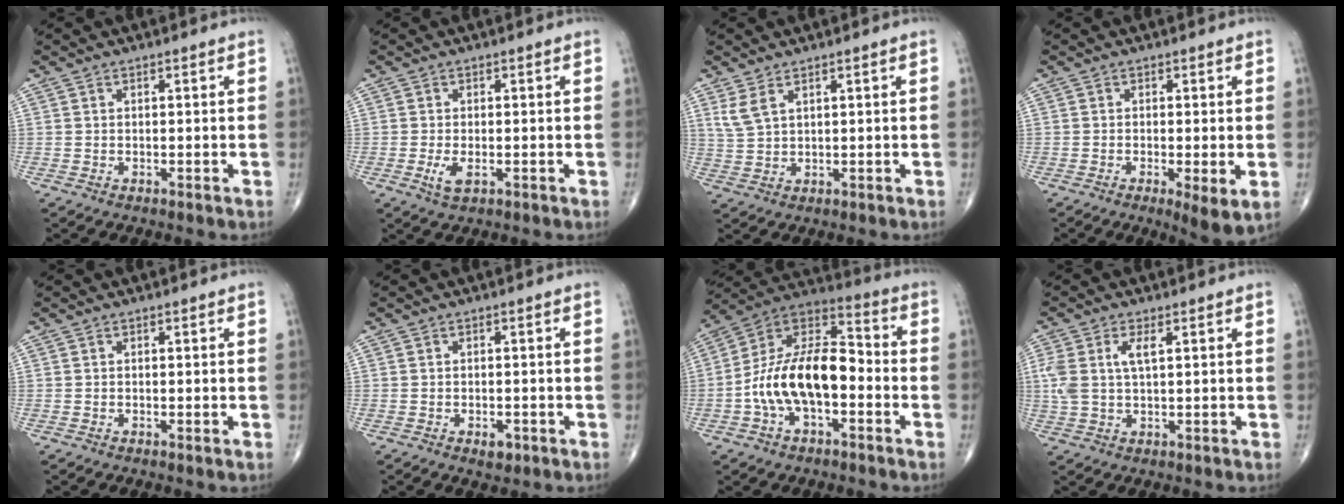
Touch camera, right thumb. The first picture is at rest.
{"total": 3.0, "force": [-0.8, 1.4, 2.5], "torque": [-0.054, -0.007, -0.014]}
{"total": 3.5, "force": [2.1, 1.5, 2.4], "torque": [-0.055, -0.003, 0.053]}
{"total": 5.0, "force": [-1.2, 1.1, 4.8], "torque": [-0.085, -0.018, -0.023]}
{"total": 0.0}
{"total": 2.2, "force": [-1.0, 1.3, 1.5], "torque": [-0.019, 0.000, -0.011]}
{"total": 17.2, "force": [-3.5, 9.1, 14.2], "torque": [-0.250, 0.050, -0.069]}
{"total": 6.0, "force": [1.7, 2.7, 5.2], "torque": [-0.132, 0.013, 0.038]}